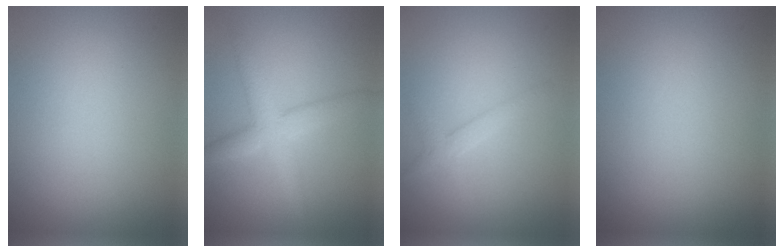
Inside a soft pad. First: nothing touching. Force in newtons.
{"total": 3.8, "press": 3.8, "slide": 0.1}
{"total": 1.8, "press": 1.8, "slide": 0.1}
{"total": 0.0}